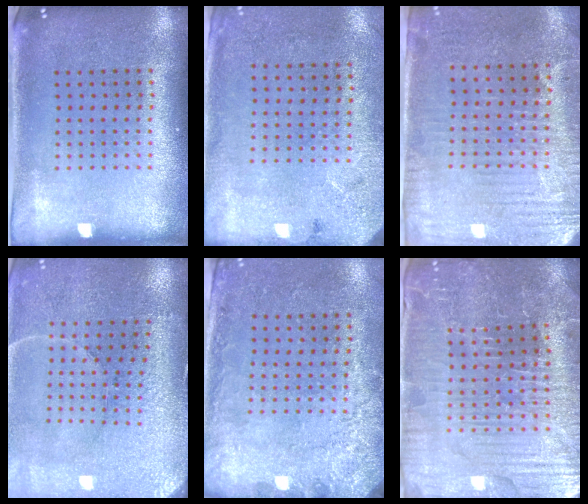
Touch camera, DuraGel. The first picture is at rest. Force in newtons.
{"total": 2.6, "press": 2.1, "slide": 1.6}
{"total": 3.1, "press": 2.6, "slide": 1.6}
{"total": 3.2, "press": 3.2, "slide": 0.2}
{"total": 2.7, "press": 2.0, "slide": 1.8}
{"total": 4.2, "press": 4.2, "slide": 0.7}